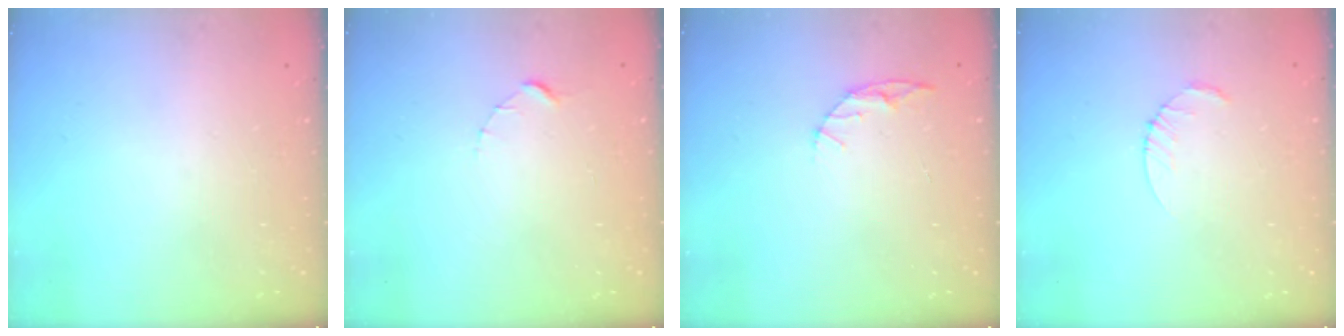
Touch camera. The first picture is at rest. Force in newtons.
{"total": 1.5, "press": 1.5, "slide": 0.2}
{"total": 5.0, "press": 5.0, "slide": 0.4}
{"total": 2.5, "press": 2.5, "slide": 0.3}